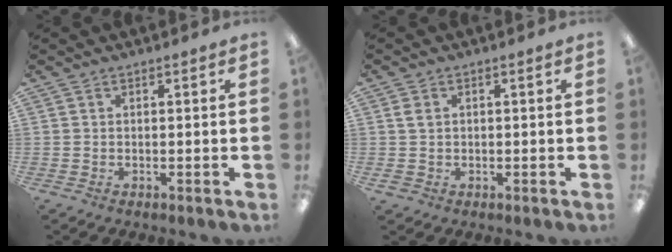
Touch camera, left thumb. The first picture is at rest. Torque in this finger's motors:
{"motor_torque": [-0.08, 0.01, 0.00, -0.44, 0.06]}